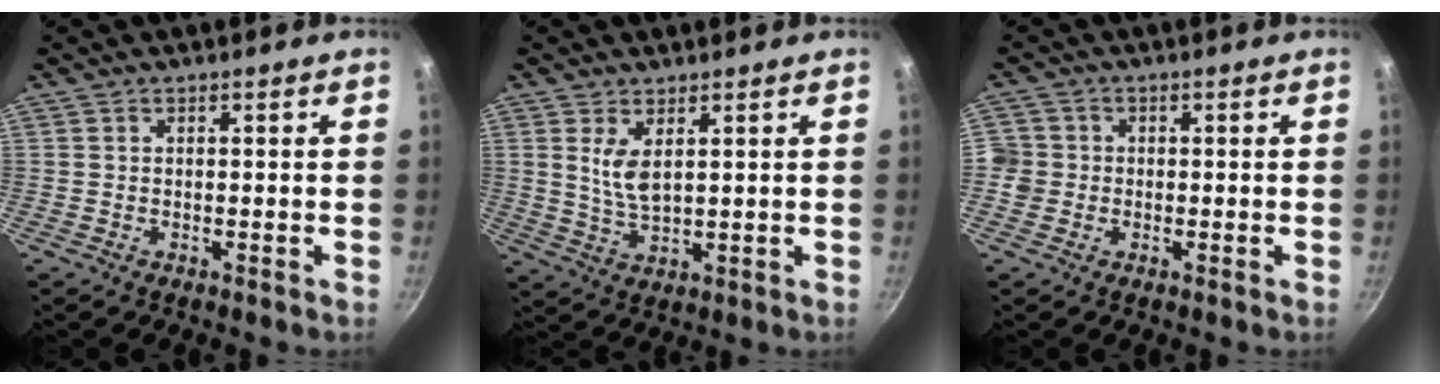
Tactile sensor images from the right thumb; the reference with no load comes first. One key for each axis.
{"total": 5.5, "fx": 2.1, "fy": 2.5, "fz": 4.5, "tx": -0.080, "ty": -0.026, "tz": 0.046}
{"total": 4.1, "fx": -0.7, "fy": 3.9, "fz": 1.0, "tx": 0.001, "ty": 0.011, "tz": -0.018}